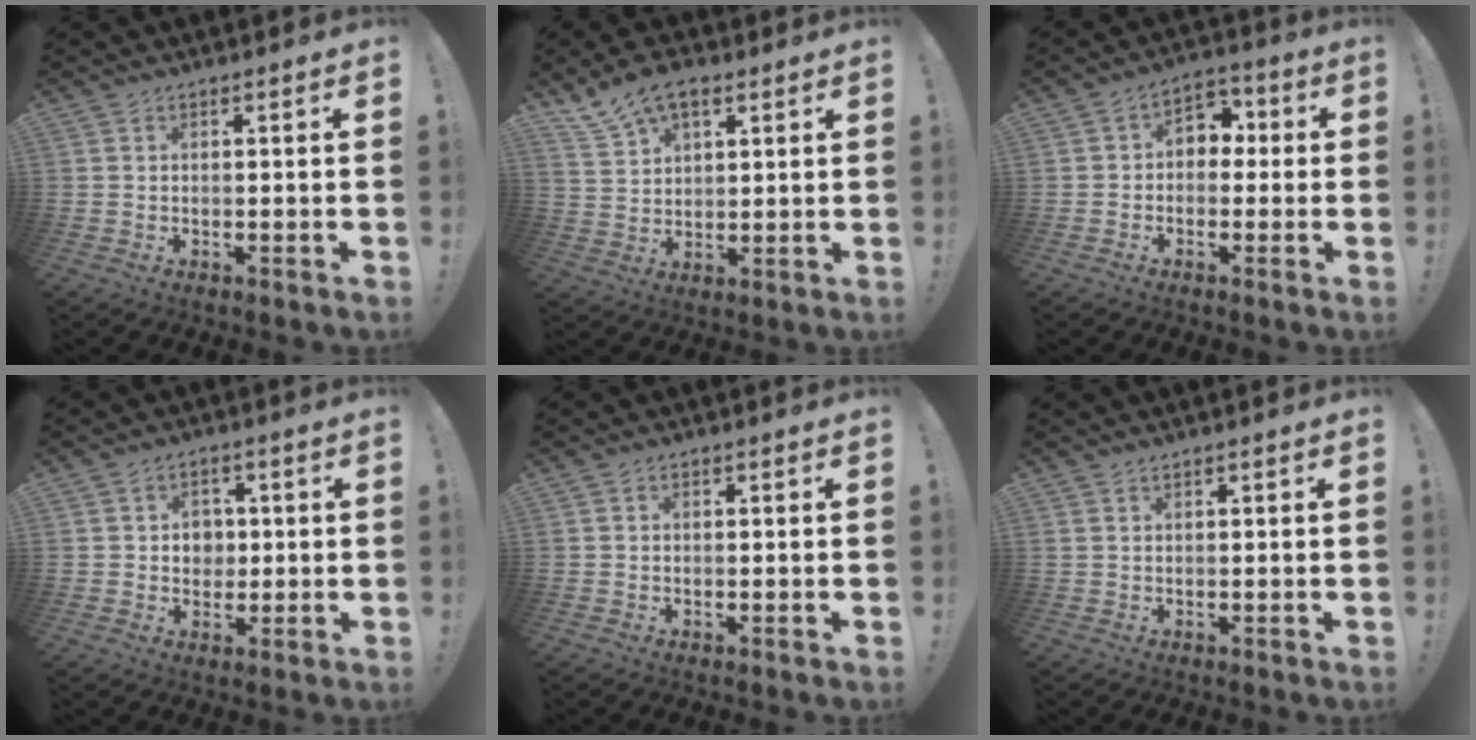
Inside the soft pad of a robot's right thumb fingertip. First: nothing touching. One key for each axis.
{"total": 9.4, "fx": 6.4, "fy": 4.8, "fz": 4.9, "tx": -0.092, "ty": -0.027, "tz": 0.125}
{"total": 6.1, "fx": -0.5, "fy": 5.4, "fz": 2.9, "tx": -0.042, "ty": 0.020, "tz": -0.004}
{"total": 5.9, "fx": 0.9, "fy": 5.4, "fz": 2.1, "tx": -0.027, "ty": -0.007, "tz": 0.016}
{"total": 0.6, "fx": -0.2, "fy": 0.5, "fz": 0.1, "tx": -0.004, "ty": 0.003, "tz": -0.004}
{"total": 0.7, "fx": 0.7, "fy": 0.2, "fz": 0.2, "tx": -0.005, "ty": 0.001, "tz": 0.013}